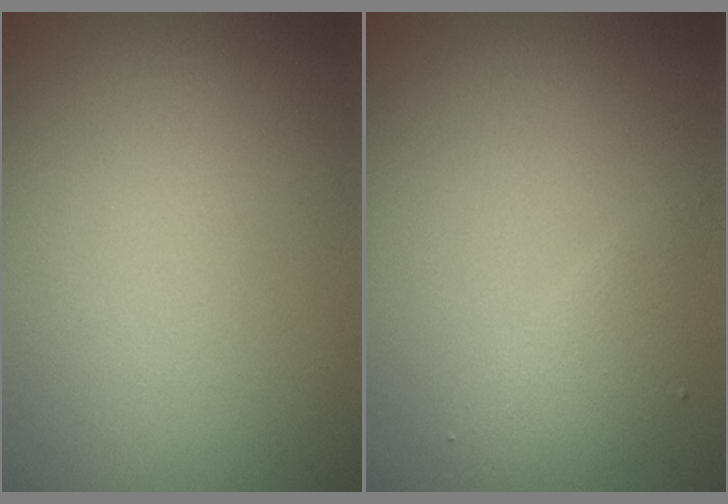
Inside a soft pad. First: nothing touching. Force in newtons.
{"total": 1.6, "press": 1.6, "slide": 0.3}